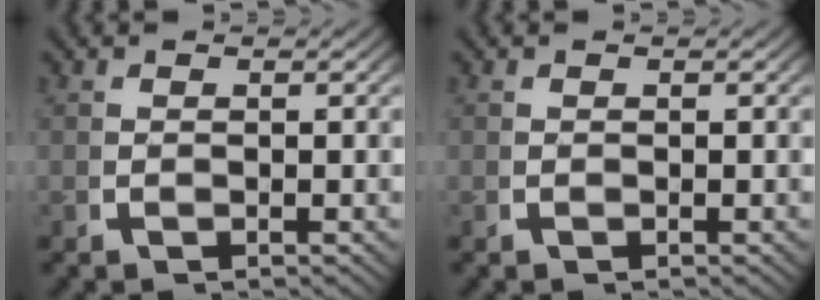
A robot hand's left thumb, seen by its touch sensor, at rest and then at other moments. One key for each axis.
{"total": 0.0}